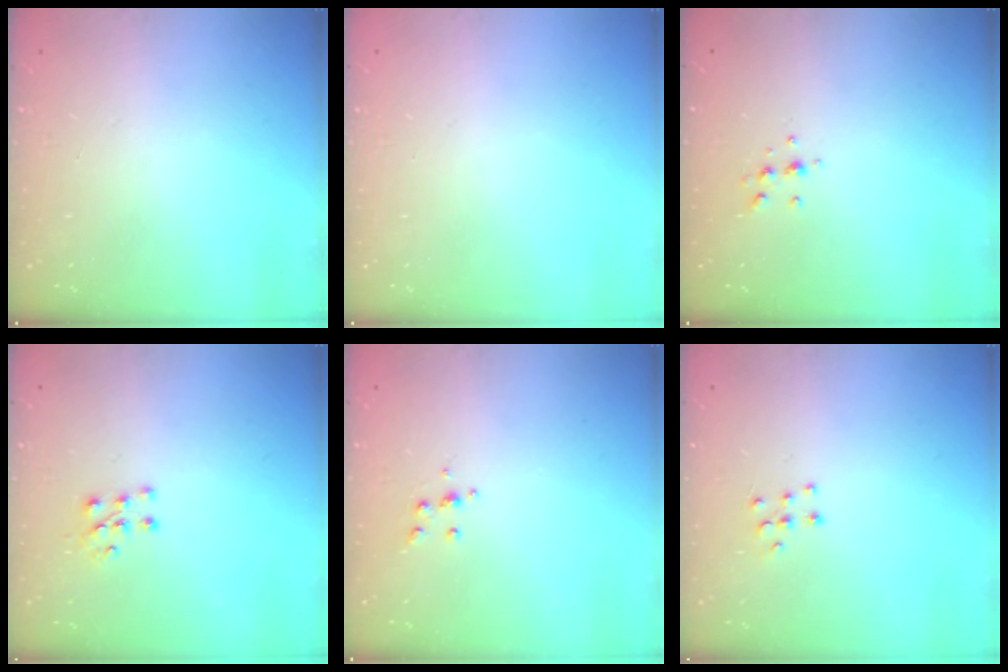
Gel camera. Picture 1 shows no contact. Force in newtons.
{"total": 0.0}
{"total": 5.4, "press": 5.4, "slide": 0.7}
{"total": 6.0, "press": 6.0, "slide": 0.5}
{"total": 4.0, "press": 3.9, "slide": 0.9}
{"total": 5.3, "press": 5.2, "slide": 0.4}